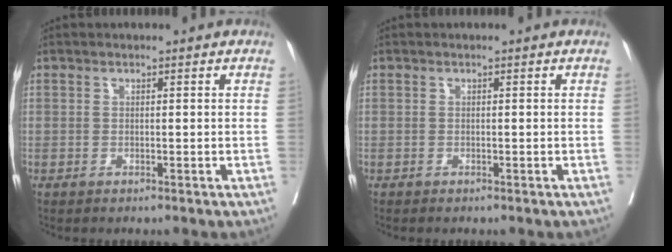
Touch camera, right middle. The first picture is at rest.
{"total": 0.0}